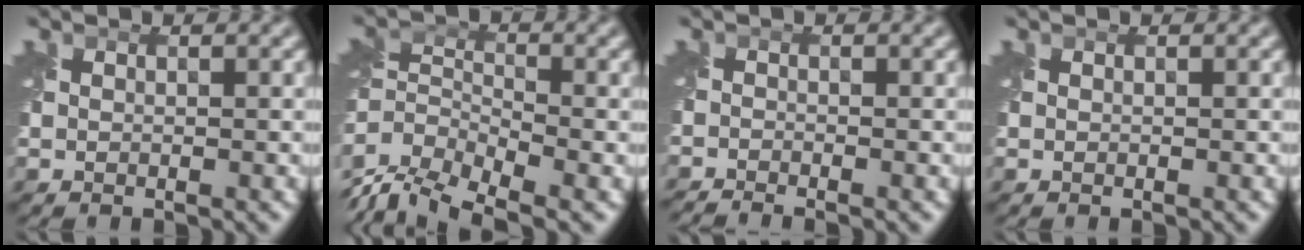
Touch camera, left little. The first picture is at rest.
{"total": 7.0, "force": [-4.2, 3.2, 4.5], "torque": [-0.084, -0.007, -0.091]}
{"total": 2.5, "force": [-2.3, 0.0, 0.9], "torque": [-0.019, -0.011, -0.051]}
{"total": 0.0}